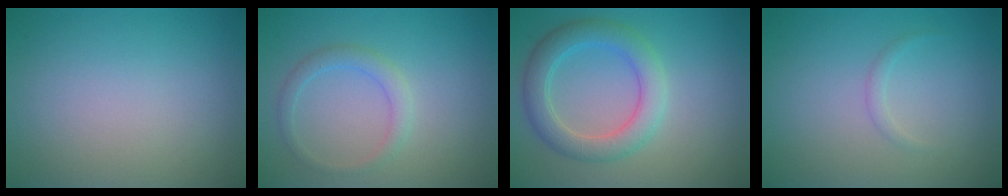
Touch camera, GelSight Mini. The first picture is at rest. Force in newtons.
{"total": 1.8, "press": 1.8, "slide": 0.0}
{"total": 4.2, "press": 4.2, "slide": 0.1}
{"total": 0.7, "press": 0.7, "slide": 0.0}